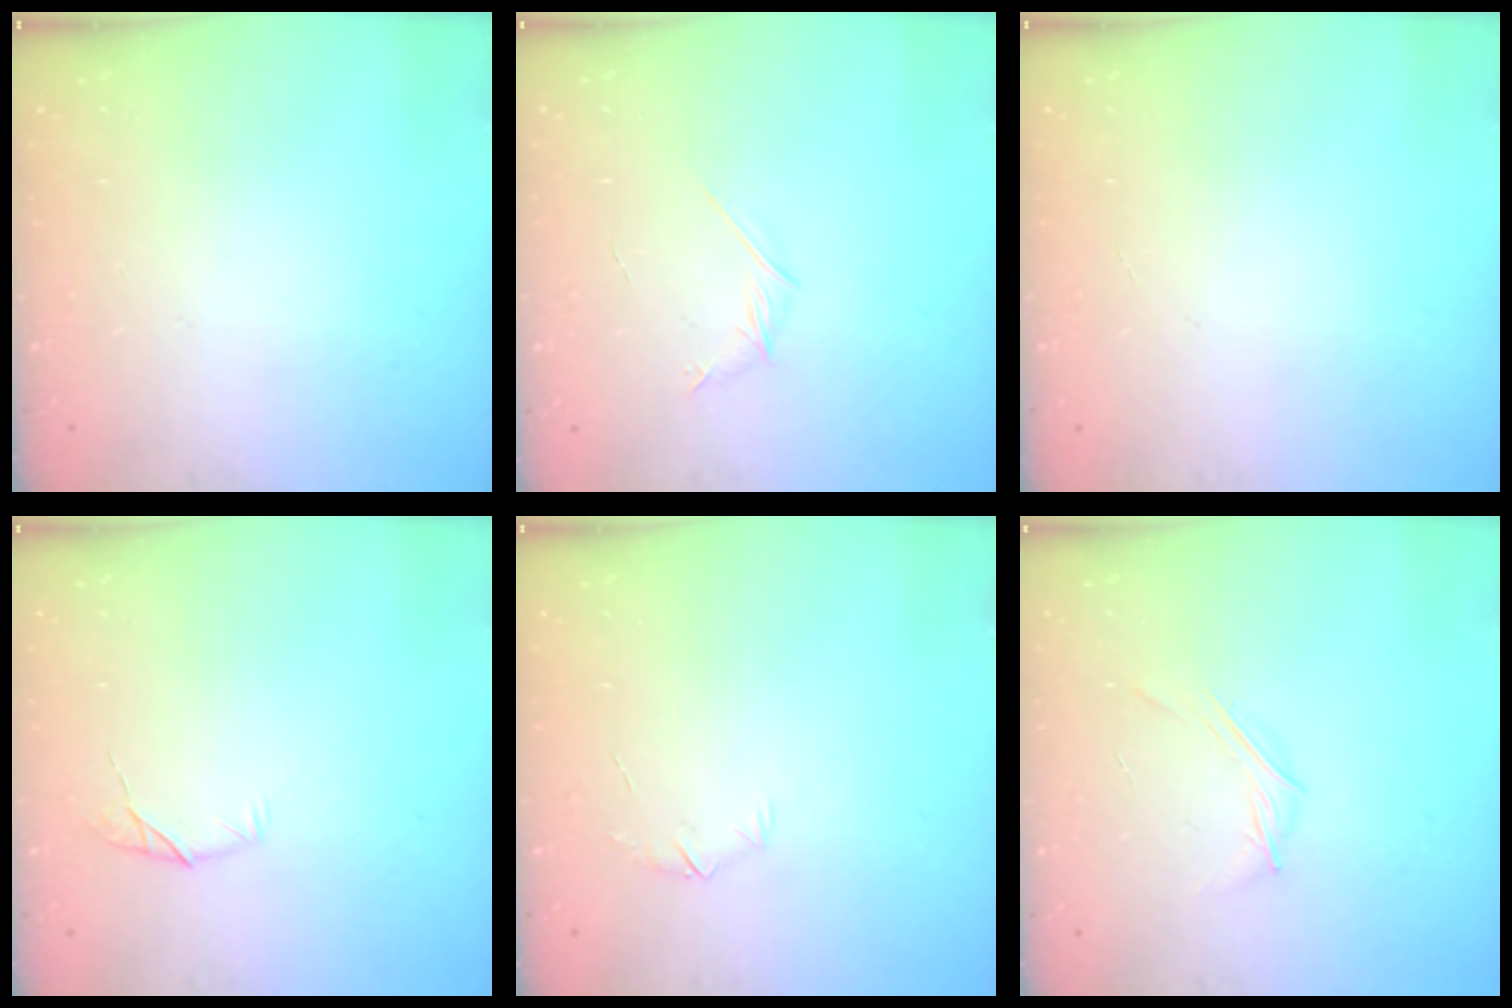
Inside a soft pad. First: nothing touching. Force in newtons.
{"total": 3.2, "press": 3.0, "slide": 0.9}
{"total": 0.0}
{"total": 5.7, "press": 5.5, "slide": 1.4}
{"total": 5.3, "press": 5.1, "slide": 1.6}
{"total": 3.5, "press": 3.3, "slide": 1.0}